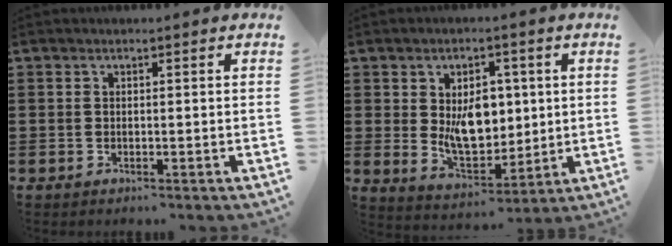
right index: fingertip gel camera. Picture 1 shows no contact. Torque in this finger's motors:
{"motor_torque": [1.61, 0.52, 0.88, 0.21]}